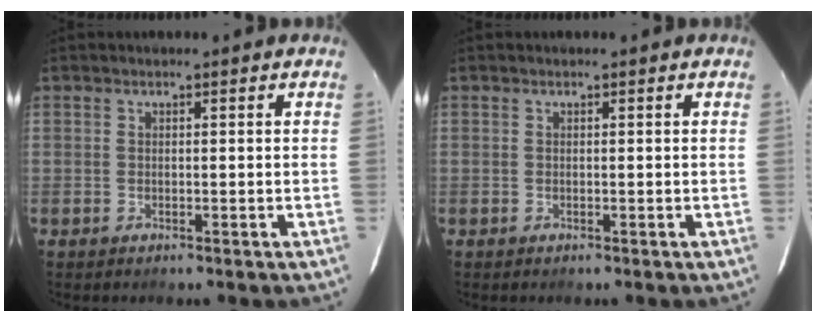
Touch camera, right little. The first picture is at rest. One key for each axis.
{"total": 0.0}